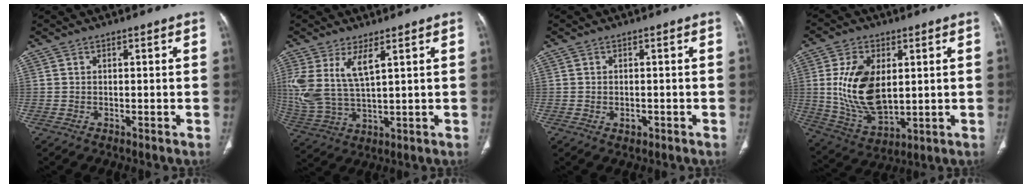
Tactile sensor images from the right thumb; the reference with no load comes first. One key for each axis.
{"total": 11.0, "fx": 4.5, "fy": 4.4, "fz": 9.1, "tx": -0.213, "ty": -0.020, "tz": 0.104}
{"total": 1.4, "fx": -0.5, "fy": 1.0, "fz": 0.9, "tx": -0.013, "ty": 0.002, "tz": -0.004}
{"total": 15.4, "fx": 2.2, "fy": 9.1, "fz": 12.2, "tx": -0.217, "ty": -0.016, "tz": 0.056}